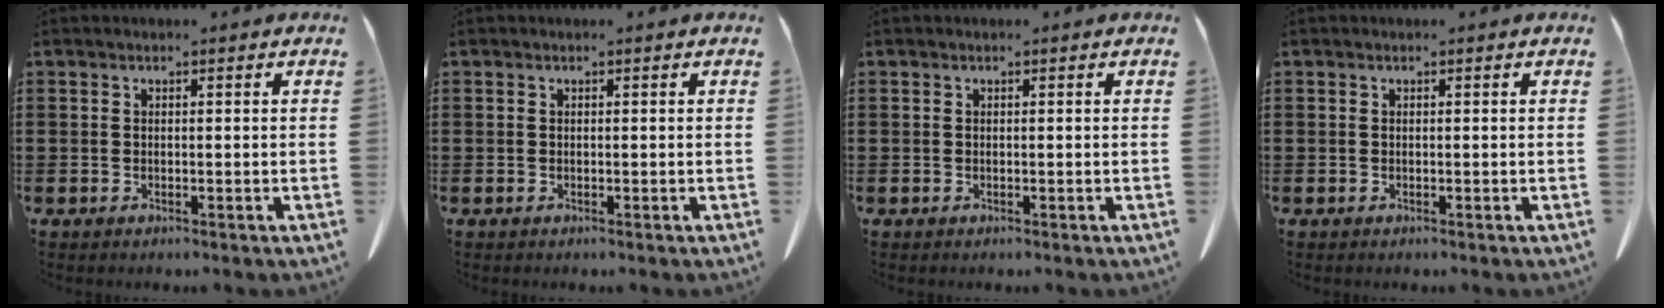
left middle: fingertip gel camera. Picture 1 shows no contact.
{"total": 0.0}
{"total": 0.0}
{"total": 0.0}